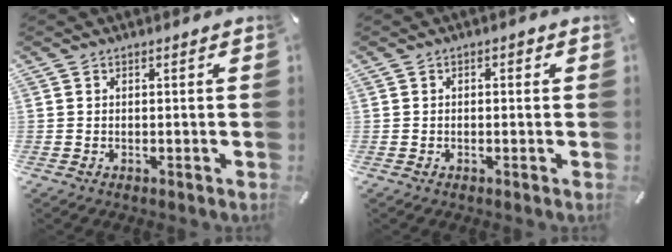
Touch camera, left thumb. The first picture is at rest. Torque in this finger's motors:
{"motor_torque": [-0.29, -0.09, 0.00, 0.02, 0.02]}